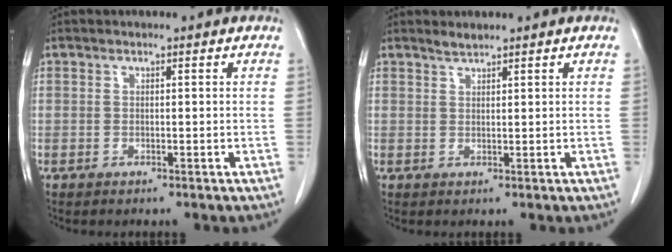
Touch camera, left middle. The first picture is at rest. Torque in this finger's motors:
{"motor_torque": [0.28, -0.19, -0.07, 0.01]}